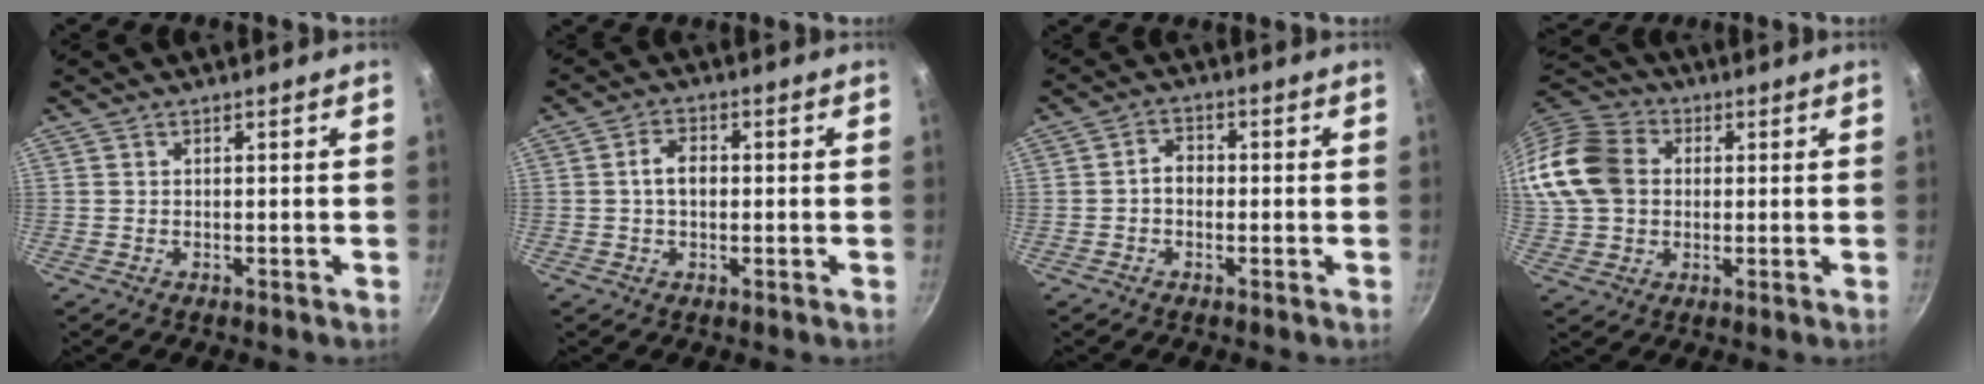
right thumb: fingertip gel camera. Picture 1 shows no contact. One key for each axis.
{"total": 4.5, "fx": 0.1, "fy": 2.9, "fz": 3.4, "tx": -0.050, "ty": 0.013, "tz": -0.004}
{"total": 3.4, "fx": -0.5, "fy": 2.6, "fz": 2.1, "tx": -0.017, "ty": 0.014, "tz": -0.013}
{"total": 16.9, "fx": 1.9, "fy": 13.6, "fz": 9.9, "tx": -0.190, "ty": 0.026, "tz": 0.023}